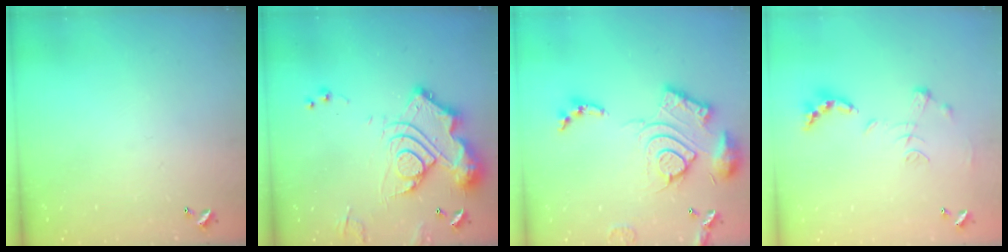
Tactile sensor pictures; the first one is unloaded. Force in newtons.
{"total": 17.0, "press": 16.9, "slide": 1.8}
{"total": 20.0, "press": 19.9, "slide": 1.9}
{"total": 1.3, "press": 1.2, "slide": 0.3}